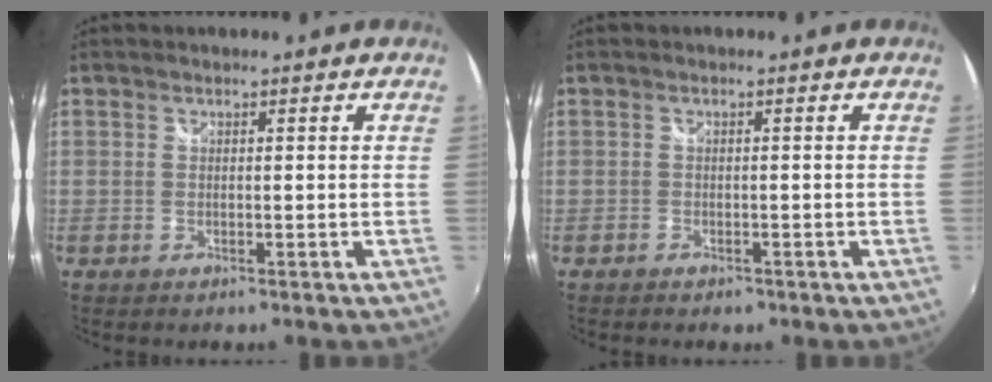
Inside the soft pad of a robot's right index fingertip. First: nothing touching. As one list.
[{"total": 1.8, "force": [-1.3, 1.2, 0.6], "torque": [-0.014, -0.006, -0.019]}]